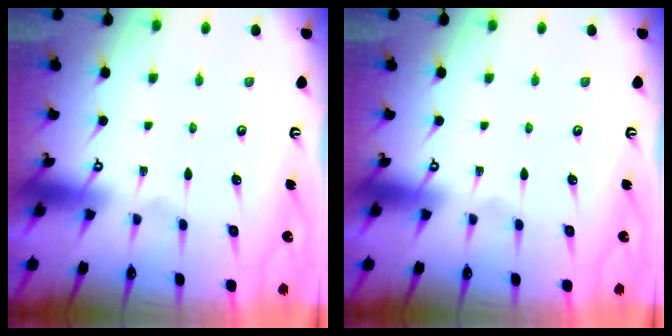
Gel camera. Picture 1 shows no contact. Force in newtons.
{"total": 0.0}